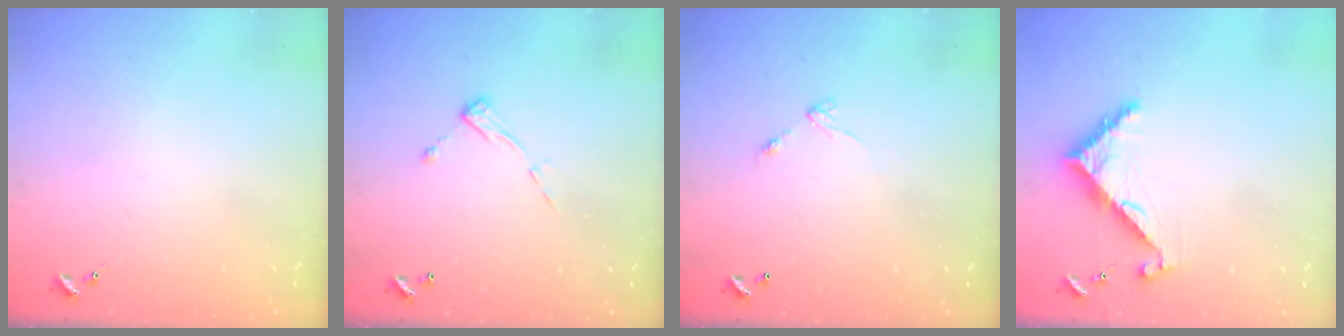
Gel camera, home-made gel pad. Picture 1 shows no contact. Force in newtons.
{"total": 6.3, "press": 6.3, "slide": 0.3}
{"total": 4.3, "press": 4.3, "slide": 0.3}
{"total": 7.3, "press": 7.3, "slide": 0.6}